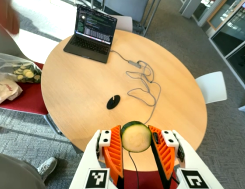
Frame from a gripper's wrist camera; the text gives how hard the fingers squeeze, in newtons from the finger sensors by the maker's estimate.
{"total": 11.6, "left": 11.6, "right": 11.6}